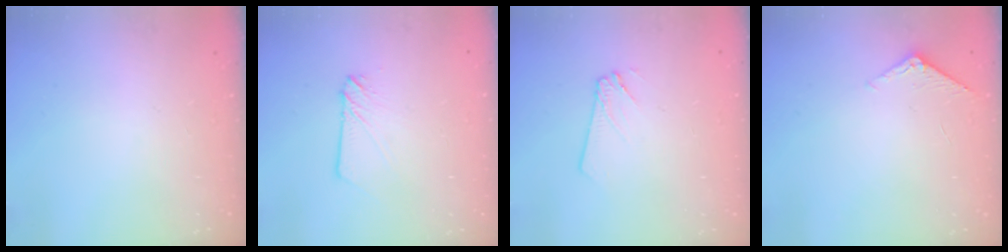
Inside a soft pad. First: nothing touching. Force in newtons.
{"total": 4.1, "press": 4.1, "slide": 0.4}
{"total": 2.4, "press": 2.4, "slide": 0.2}
{"total": 5.0, "press": 4.9, "slide": 0.5}